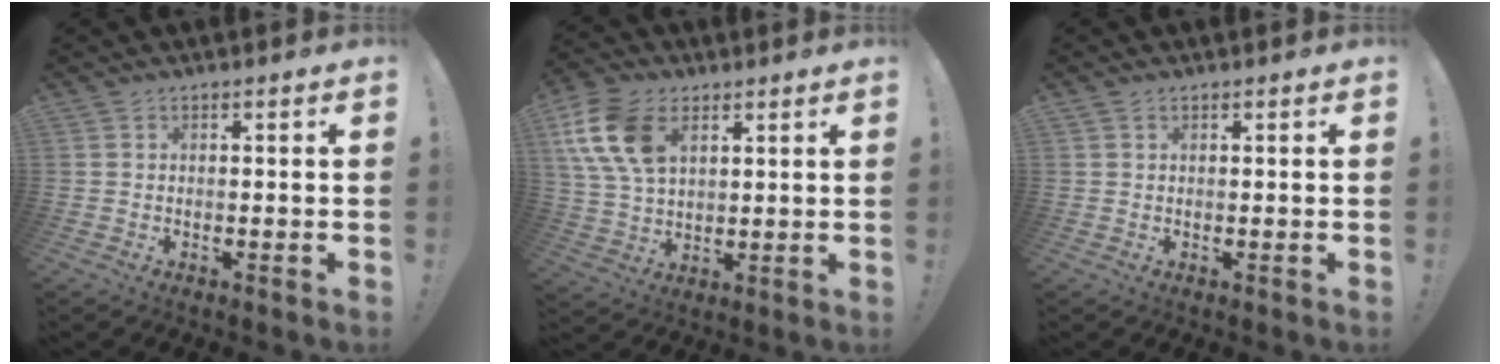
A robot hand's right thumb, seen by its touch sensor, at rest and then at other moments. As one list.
[{"total": 16.5, "force": [6.5, 11.0, 10.4], "torque": [-0.202, -0.013, 0.128]}, {"total": 0.5, "force": [0.2, 0.5, 0.1], "torque": [0.003, 0.001, 0.003]}]